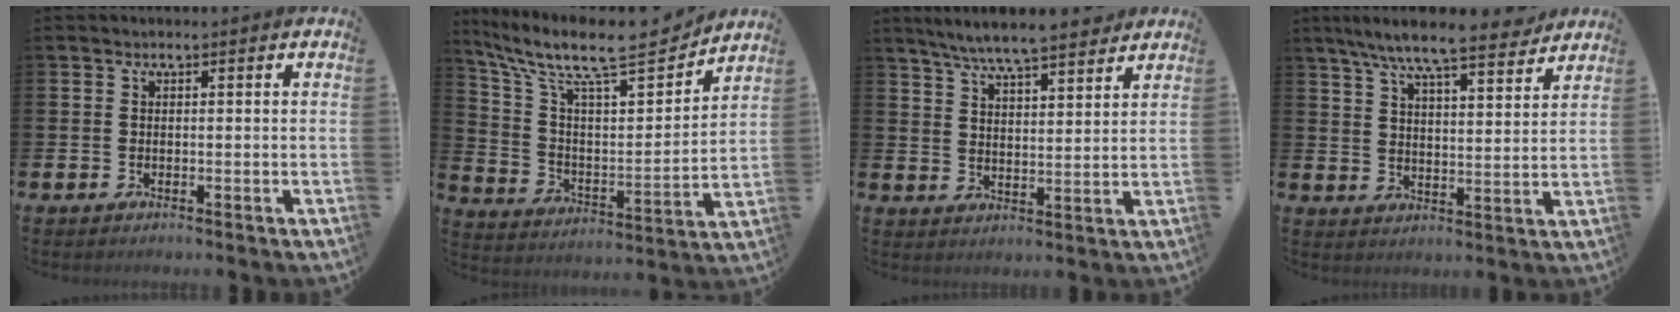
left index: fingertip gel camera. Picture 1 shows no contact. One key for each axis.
{"total": 11.5, "fx": 9.9, "fy": 2.5, "fz": 5.3, "tx": -0.135, "ty": -0.072, "tz": 0.165}
{"total": 7.2, "fx": 6.8, "fy": 0.5, "fz": 2.3, "tx": -0.063, "ty": -0.029, "tz": 0.121}
{"total": 9.1, "fx": 8.2, "fy": 1.0, "fz": 3.7, "tx": -0.088, "ty": -0.046, "tz": 0.144}